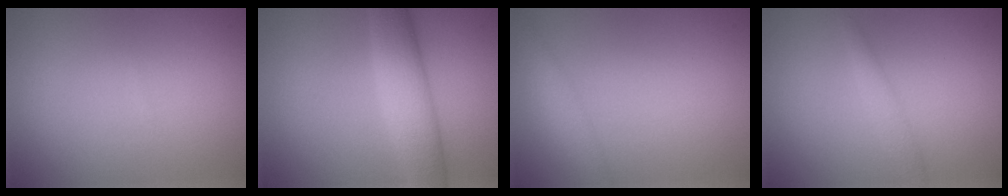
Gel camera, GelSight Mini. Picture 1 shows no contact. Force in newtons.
{"total": 4.9, "press": 4.9, "slide": 0.1}
{"total": 2.0, "press": 2.0, "slide": 0.0}
{"total": 1.4, "press": 1.4, "slide": 0.0}